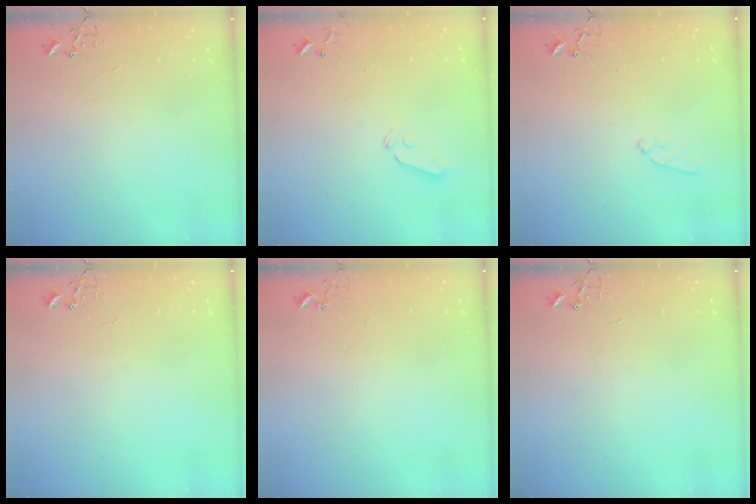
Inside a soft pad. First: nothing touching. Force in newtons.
{"total": 4.3, "press": 4.3, "slide": 0.7}
{"total": 7.6, "press": 7.6, "slide": 0.6}
{"total": 0.0}
{"total": 2.9, "press": 2.9, "slide": 0.3}
{"total": 0.0}